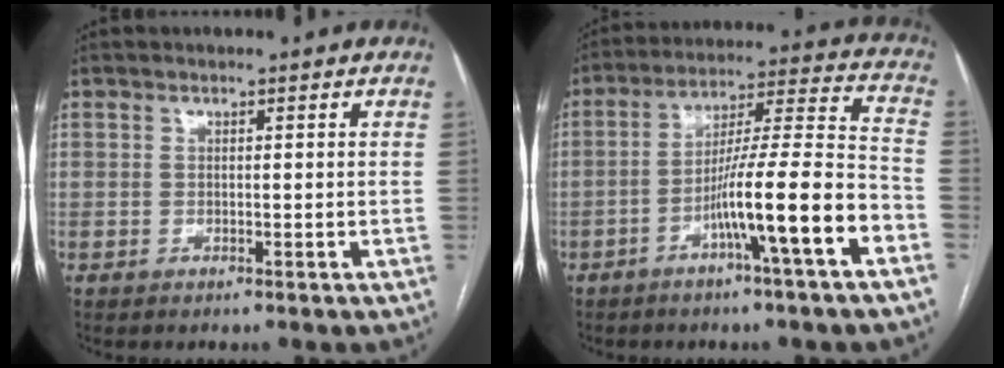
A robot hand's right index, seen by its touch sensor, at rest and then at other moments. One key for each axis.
{"total": 14.2, "fx": -6.3, "fy": -0.7, "fz": 12.7, "tx": -0.211, "ty": 0.009, "tz": -0.105}